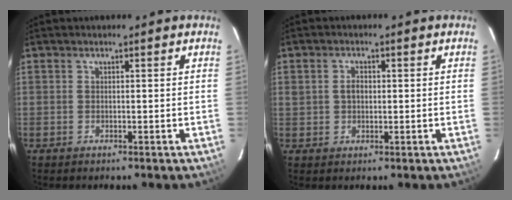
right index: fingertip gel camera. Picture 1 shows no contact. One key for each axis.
{"total": 2.7, "fx": 0.3, "fy": 2.1, "fz": 1.7, "tx": -0.029, "ty": 0.007, "tz": 0.006}